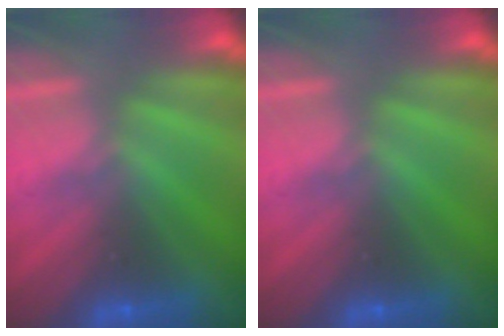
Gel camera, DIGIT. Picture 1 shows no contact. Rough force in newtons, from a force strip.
{"total": 0.0}